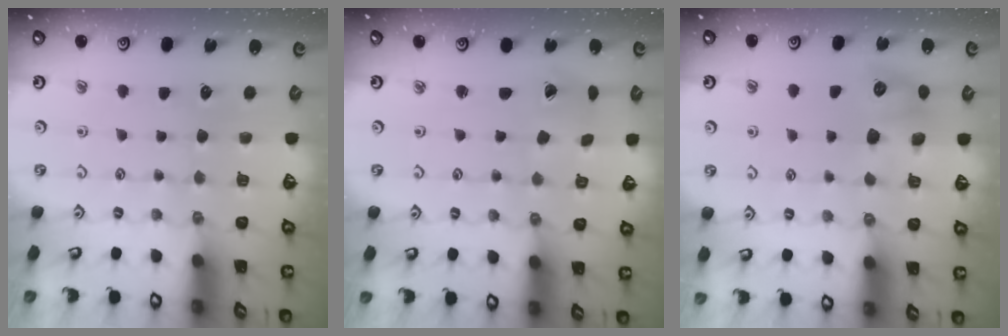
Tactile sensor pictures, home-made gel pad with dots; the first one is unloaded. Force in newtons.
{"total": 1.6, "press": 1.6, "slide": 0.3}
{"total": 8.6, "press": 8.6, "slide": 0.5}